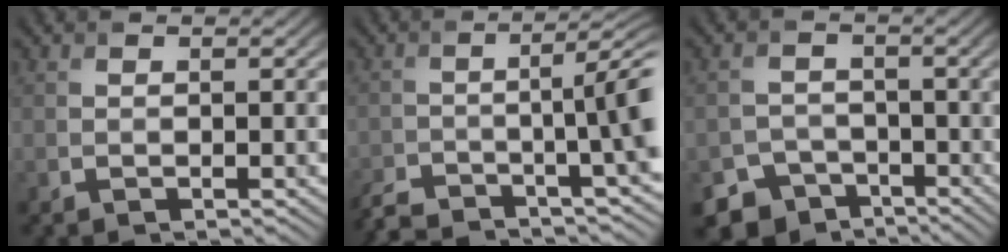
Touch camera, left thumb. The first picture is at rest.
{"total": 10.9, "force": [-6.3, 2.2, 8.6], "torque": [-0.117, -0.005, -0.112]}
{"total": 6.5, "force": [-4.7, 4.4, 1.1], "torque": [-0.017, -0.014, -0.076]}